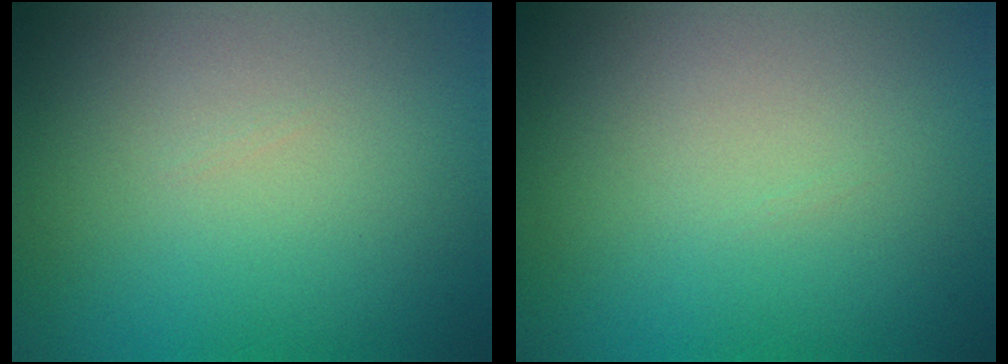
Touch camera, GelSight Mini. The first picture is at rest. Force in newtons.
{"total": 0.0}